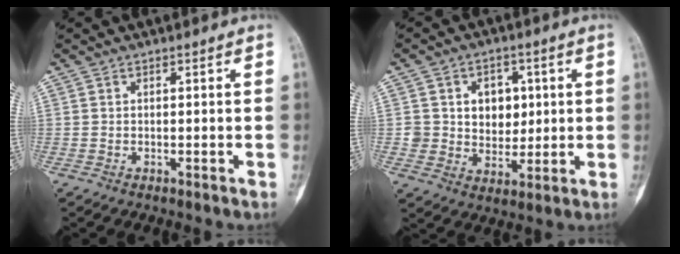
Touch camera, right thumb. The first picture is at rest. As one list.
[{"total": 8.9, "force": [1.8, 7.3, 4.8], "torque": [-0.025, -0.004, 0.034]}]